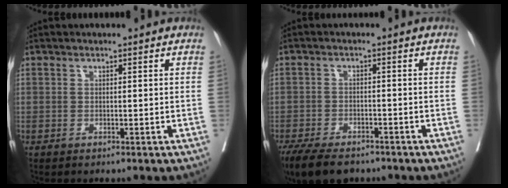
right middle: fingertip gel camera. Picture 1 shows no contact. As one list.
[{"total": 9.8, "force": [-7.5, 3.9, 4.9], "torque": [-0.084, -0.010, -0.118]}]